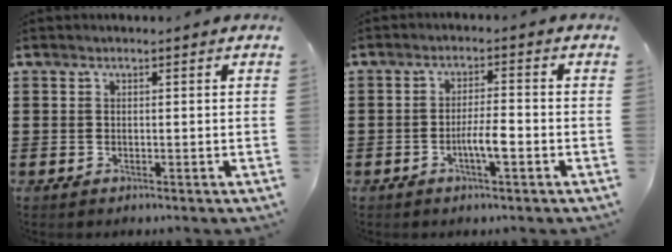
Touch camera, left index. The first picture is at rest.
{"total": 4.3, "force": [-1.6, 0.7, 4.0], "torque": [-0.075, 0.001, -0.031]}